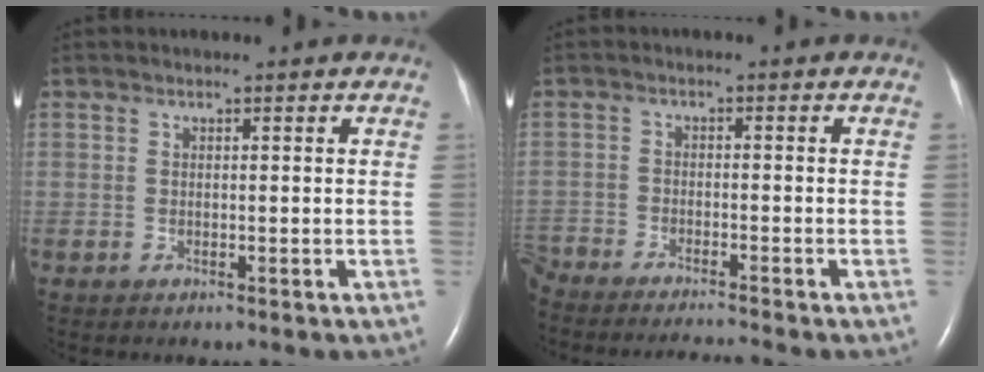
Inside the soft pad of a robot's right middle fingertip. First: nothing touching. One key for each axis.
{"total": 8.6, "fx": -8.2, "fy": -0.2, "fz": 2.5, "tx": -0.040, "ty": -0.006, "tz": -0.139}